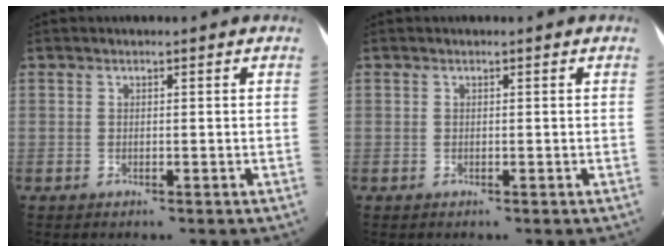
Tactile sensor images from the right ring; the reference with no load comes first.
{"total": 0.0}